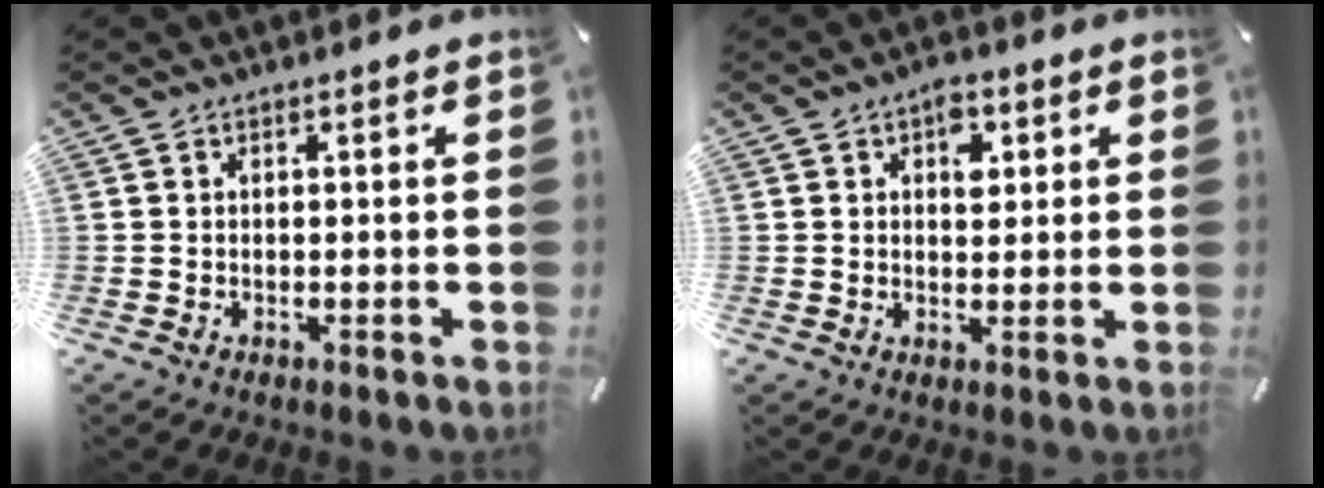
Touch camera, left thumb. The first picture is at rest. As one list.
[{"total": 4.3, "force": [1.7, 2.9, 2.6], "torque": [-0.019, -0.009, 0.021]}]